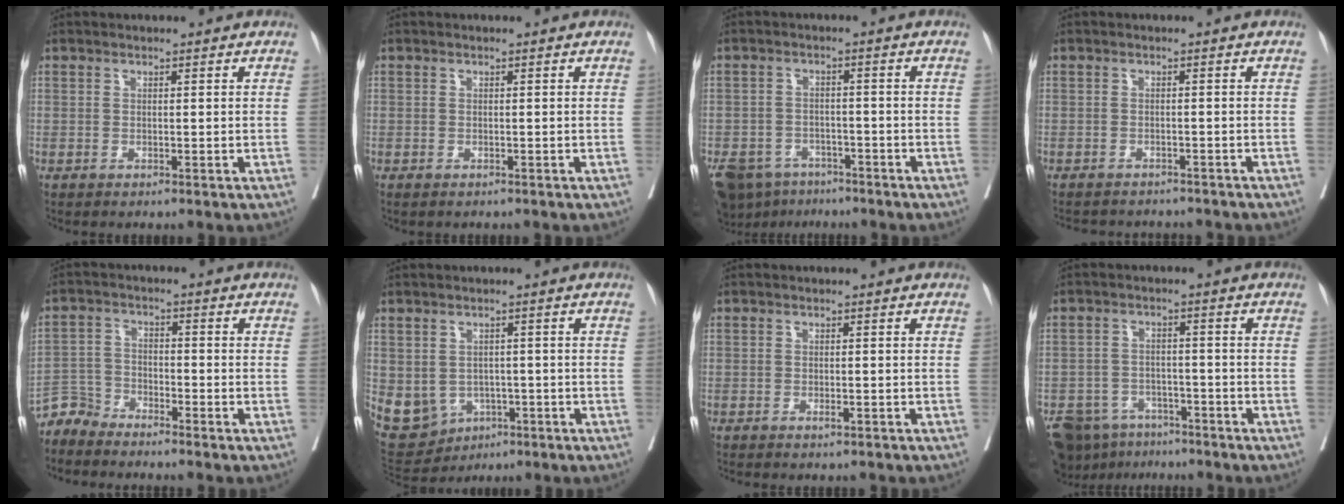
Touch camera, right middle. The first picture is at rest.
{"total": 0.7, "force": [-0.5, 0.3, 0.3], "torque": [-0.006, 0.000, -0.008]}
{"total": 11.3, "force": [-8.2, 6.7, 3.9], "torque": [-0.095, -0.008, -0.115]}
{"total": 8.2, "force": [-7.7, 2.2, 1.9], "torque": [-0.029, 0.006, -0.089]}
{"total": 4.1, "force": [-4.0, 0.6, -0.7], "torque": [0.017, -0.002, -0.081]}
{"total": 12.4, "force": [-3.7, 10.8, 4.9], "torque": [-0.126, 0.018, -0.039]}
{"total": 0.7, "force": [-0.4, 0.0, 0.5], "torque": [-0.016, 0.000, -0.007]}
{"total": 10.7, "force": [-8.3, 6.0, 3.0], "torque": [-0.067, 0.001, -0.120]}